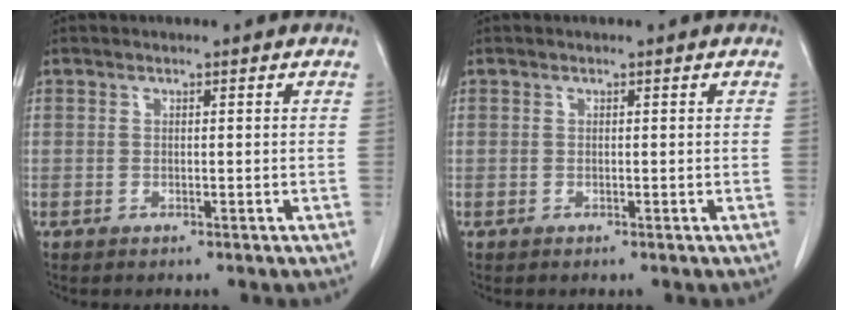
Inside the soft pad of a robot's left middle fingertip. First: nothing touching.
{"total": 0.0}